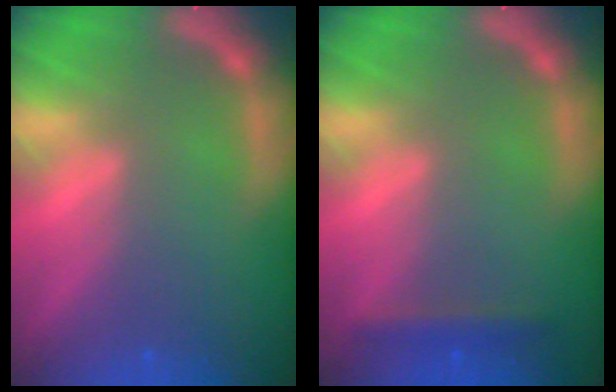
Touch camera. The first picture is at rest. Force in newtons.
{"total": 1.9}